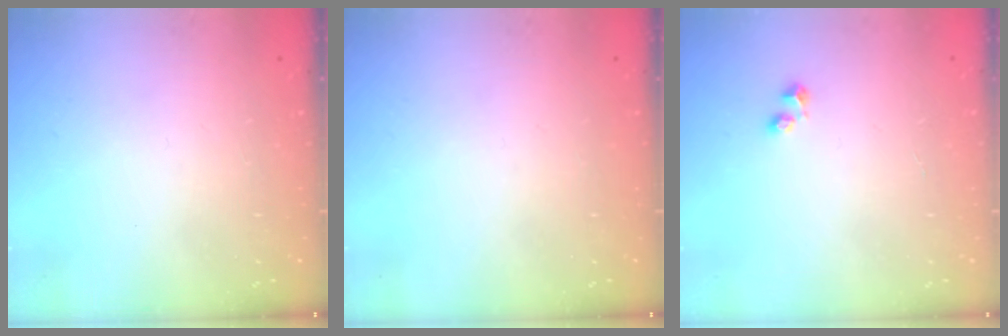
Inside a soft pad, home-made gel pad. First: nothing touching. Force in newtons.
{"total": 0.0}
{"total": 1.6, "press": 1.4, "slide": 0.6}